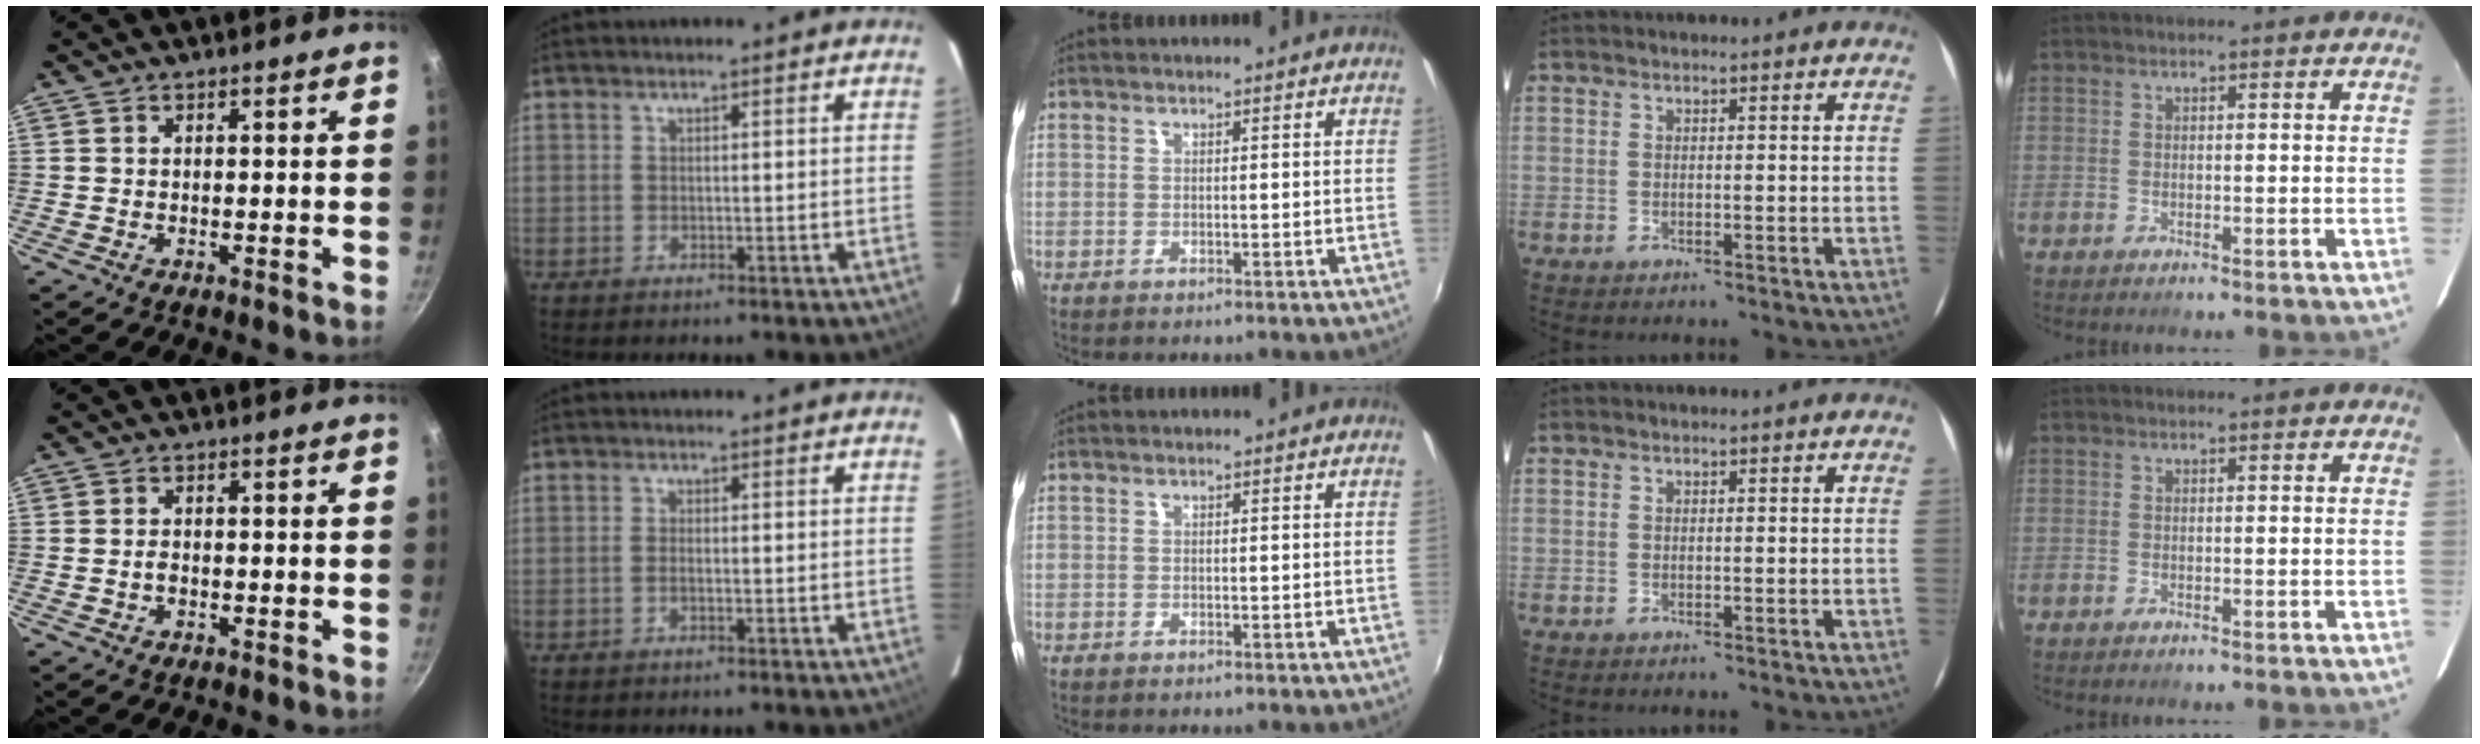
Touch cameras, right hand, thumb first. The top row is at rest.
{"thumb": {"total": 1.4, "force": [-0.4, 1.0, 0.9], "torque": [-0.017, 0.006, -0.008]}, "index": {"total": 0.9, "force": [-0.4, 0.4, 0.7], "torque": [-0.017, 0.001, -0.008]}}